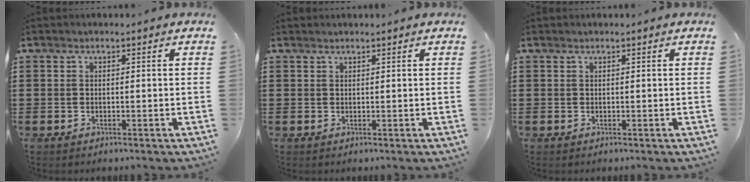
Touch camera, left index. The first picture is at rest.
{"total": 0.6, "force": [0.6, 0.2, 0.0], "torque": [-0.001, 0.000, 0.012]}
{"total": 0.0}